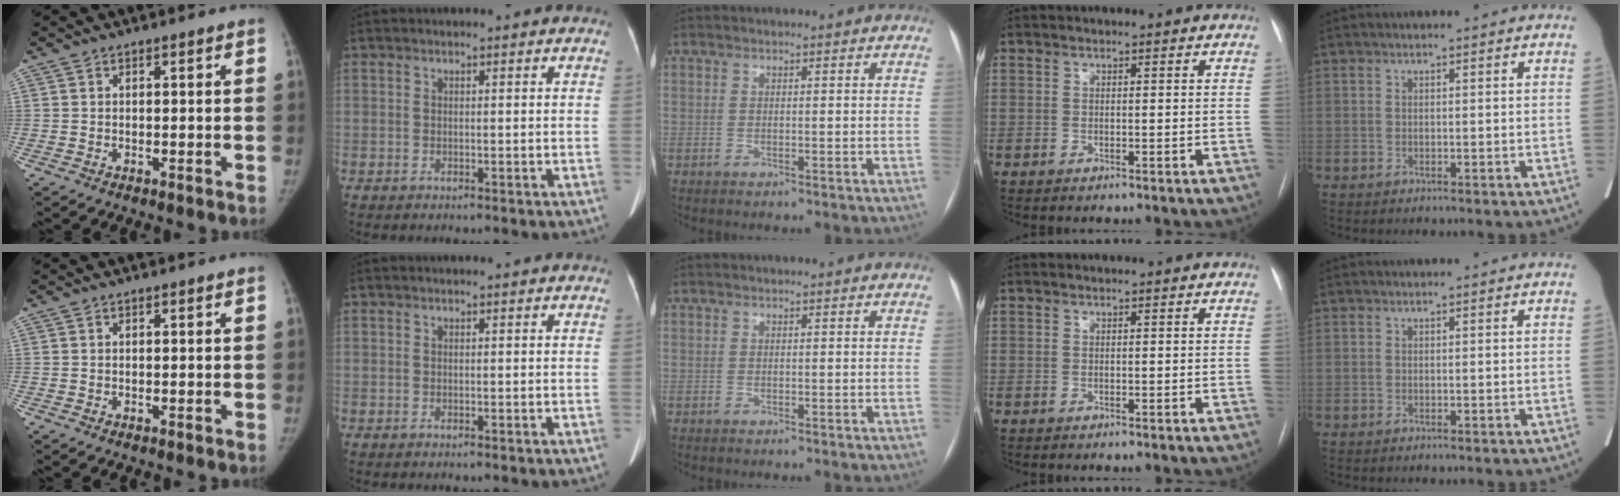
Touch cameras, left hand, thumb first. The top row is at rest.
{}